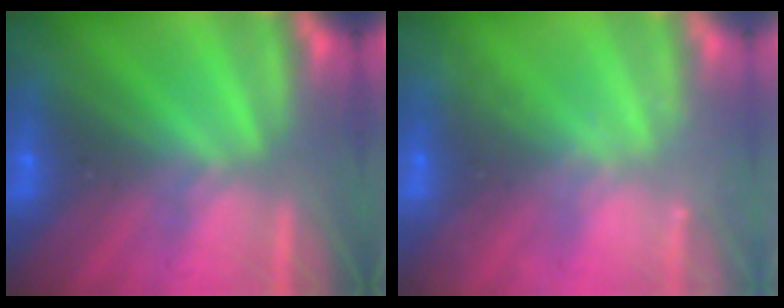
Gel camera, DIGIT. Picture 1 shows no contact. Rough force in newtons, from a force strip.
{"total": 2.3}